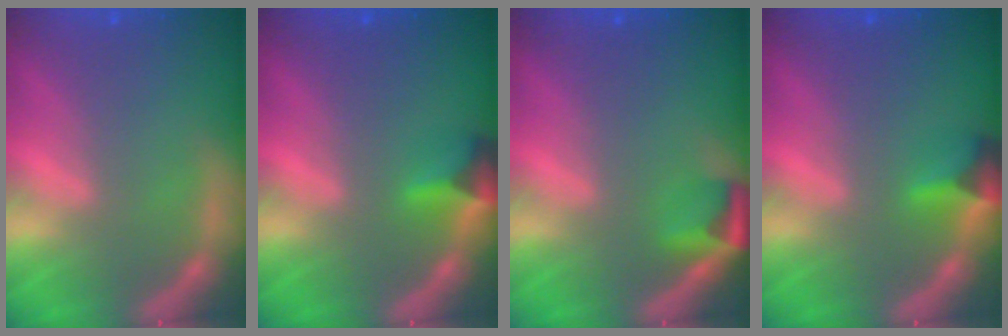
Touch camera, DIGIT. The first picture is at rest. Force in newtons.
{"total": 2.9}
{"total": 2.9}
{"total": 2.9}